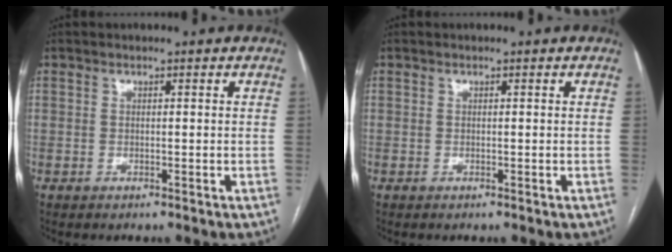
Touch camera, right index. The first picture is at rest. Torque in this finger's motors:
{"motor_torque": [0.00, 0.00, 0.00, 0.00]}